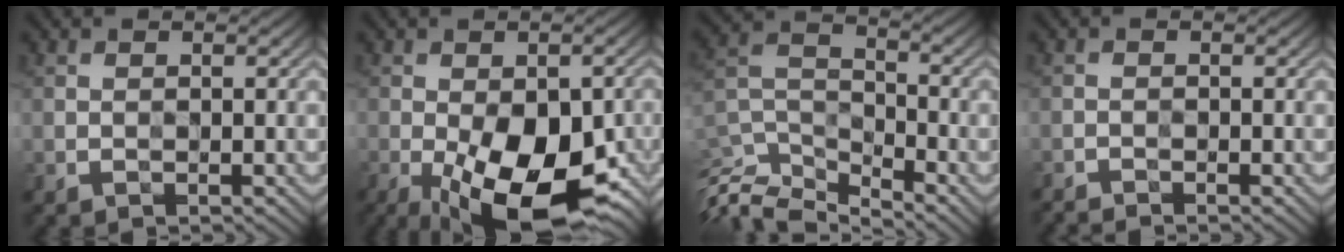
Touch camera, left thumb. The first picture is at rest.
{"total": 15.9, "force": [-5.7, 7.0, 13.1], "torque": [-0.206, -0.024, -0.076]}
{"total": 10.1, "force": [-8.5, 2.9, 4.6], "torque": [-0.118, -0.017, -0.156]}
{"total": 2.1, "force": [-2.0, -0.5, 0.1], "torque": [-0.013, 0.002, -0.040]}